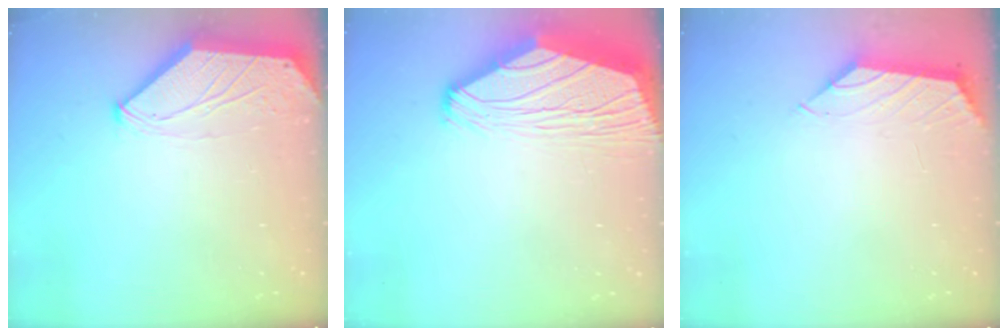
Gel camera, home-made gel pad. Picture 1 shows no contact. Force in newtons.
{"total": 6.9, "press": 6.8, "slide": 1.3}
{"total": 0.9, "press": 0.8, "slide": 0.4}